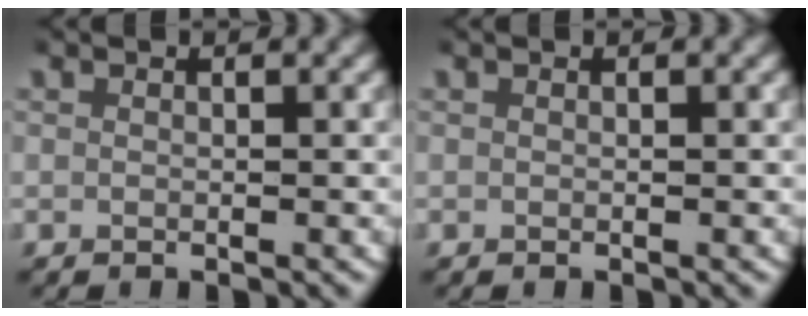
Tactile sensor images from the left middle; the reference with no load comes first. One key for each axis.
{"total": 0.0}